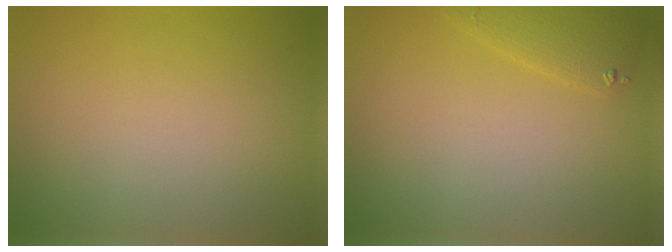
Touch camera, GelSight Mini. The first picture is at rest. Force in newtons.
{"total": 1.7, "press": 1.7, "slide": 0.2}